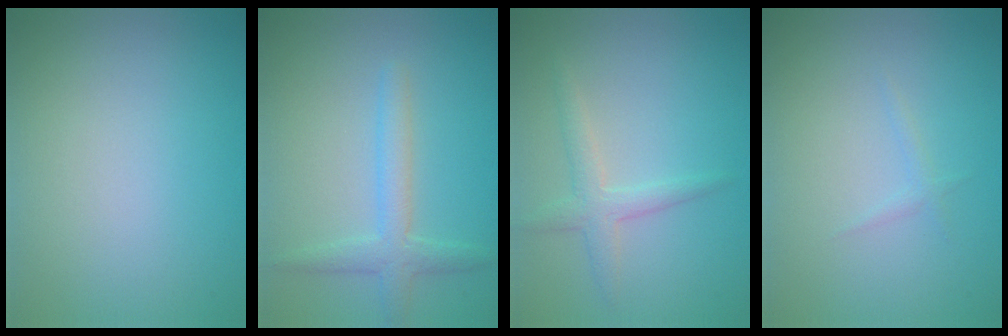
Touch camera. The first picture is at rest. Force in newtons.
{"total": 2.8, "press": 2.8, "slide": 0.2}
{"total": 2.1, "press": 2.1, "slide": 0.0}
{"total": 0.7, "press": 0.7, "slide": 0.1}